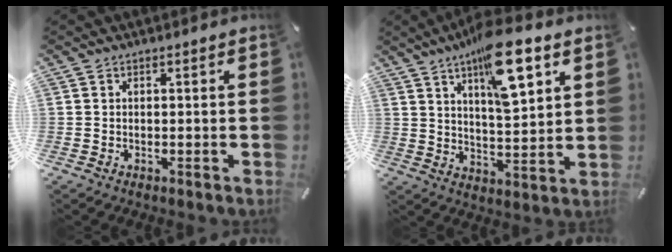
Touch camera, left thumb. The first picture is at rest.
{"total": 15.8, "force": [9.3, 5.6, 11.5], "torque": [-0.173, -0.043, 0.152]}